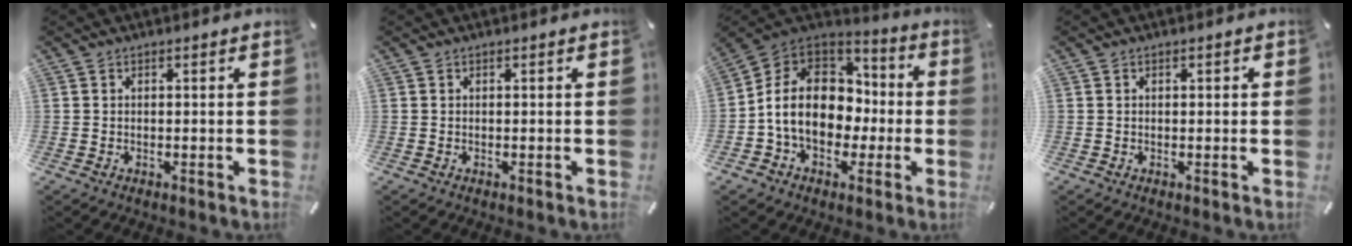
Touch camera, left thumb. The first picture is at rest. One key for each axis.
{"total": 0.0}
{"total": 14.8, "fx": -1.5, "fy": 12.3, "fz": 8.2, "tx": -0.162, "ty": 0.014, "tz": -0.023}
{"total": 0.5, "fx": -0.1, "fy": 0.4, "fz": 0.4, "tx": -0.007, "ty": 0.002, "tz": -0.002}